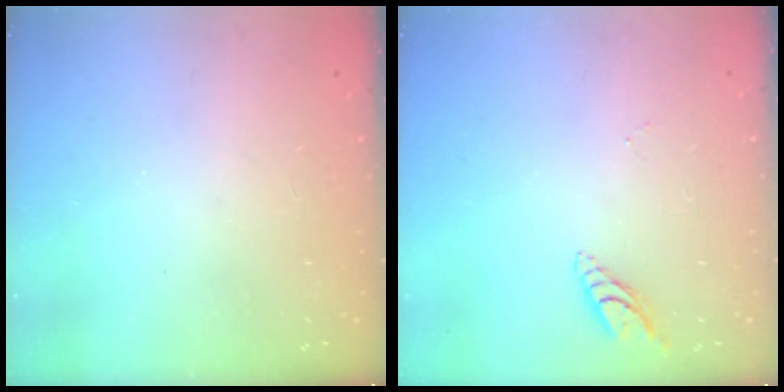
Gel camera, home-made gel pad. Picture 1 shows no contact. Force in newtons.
{"total": 7.1, "press": 7.1, "slide": 0.6}